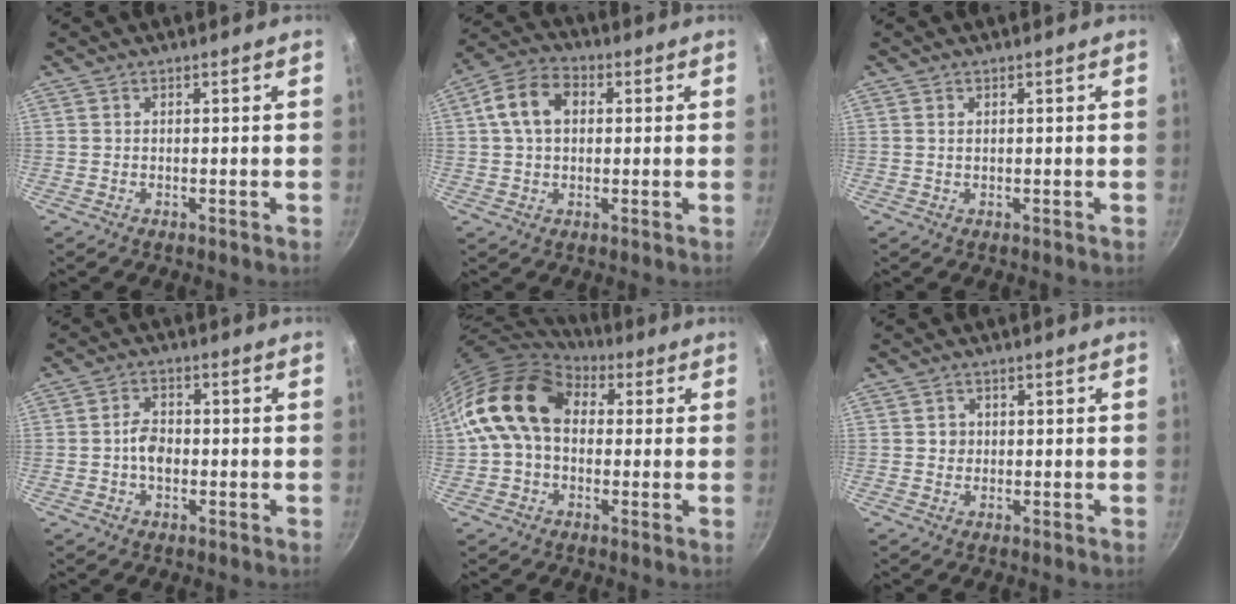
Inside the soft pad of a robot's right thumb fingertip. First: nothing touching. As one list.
[{"total": 9.5, "force": [1.8, 6.7, 6.5], "torque": [-0.104, 0.020, 0.017]}, {"total": 0.7, "force": [0.3, 0.4, 0.5], "torque": [-0.009, 0.001, 0.006]}, {"total": 4.5, "force": [-0.7, 3.1, 3.2], "torque": [-0.042, 0.015, -0.016]}, {"total": 14.9, "force": [2.9, 10.7, 10.0], "torque": [-0.150, 0.019, 0.034]}, {"total": 1.8, "force": [0.2, 1.7, 0.5], "torque": [0.002, 0.003, 0.001]}]